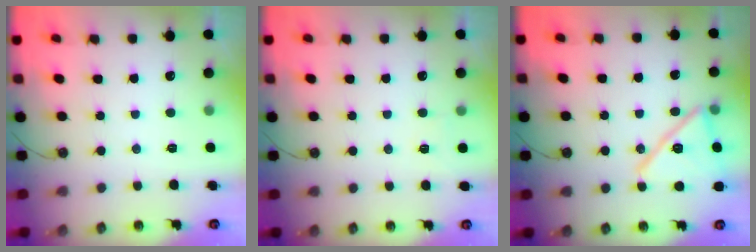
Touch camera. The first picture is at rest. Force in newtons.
{"total": 2.9, "press": 2.9, "slide": 0.7}
{"total": 16.3, "press": 16.3, "slide": 0.3}